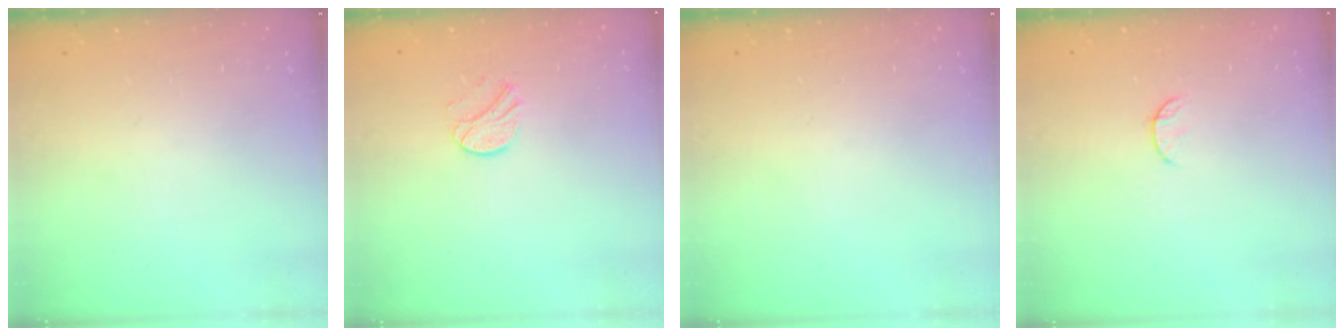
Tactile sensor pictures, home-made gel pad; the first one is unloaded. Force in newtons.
{"total": 7.9, "press": 7.8, "slide": 0.9}
{"total": 0.0}
{"total": 6.0, "press": 5.9, "slide": 0.6}